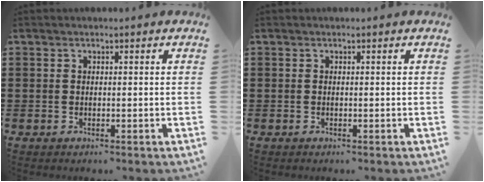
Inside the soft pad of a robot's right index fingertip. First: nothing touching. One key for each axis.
{"total": 0.0}